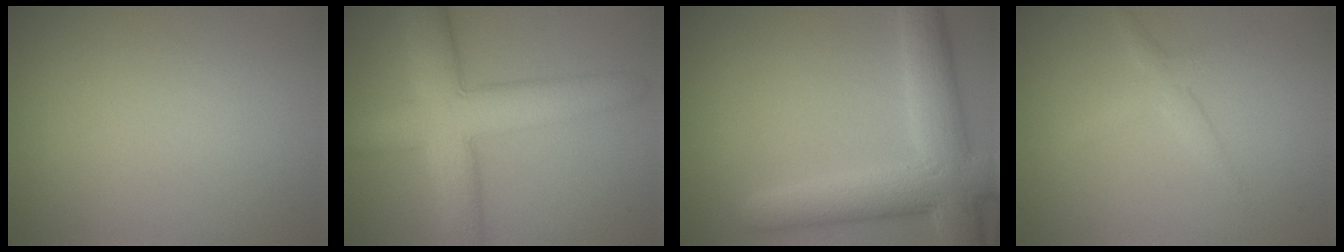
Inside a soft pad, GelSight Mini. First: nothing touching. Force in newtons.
{"total": 8.3, "press": 8.3, "slide": 0.5}
{"total": 7.8, "press": 7.8, "slide": 0.3}
{"total": 1.8, "press": 1.8, "slide": 0.1}